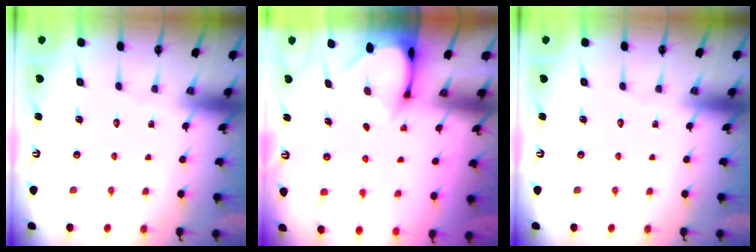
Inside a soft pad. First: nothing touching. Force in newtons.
{"total": 2.9, "press": 2.9, "slide": 0.3}
{"total": 0.0}